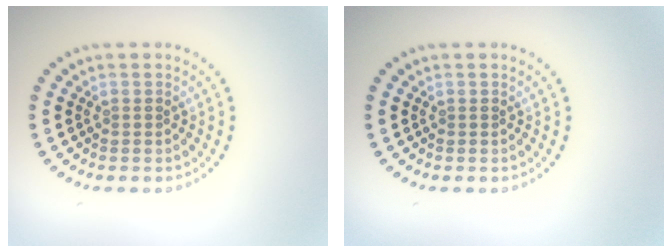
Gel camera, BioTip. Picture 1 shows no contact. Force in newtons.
{"total": 0.0}